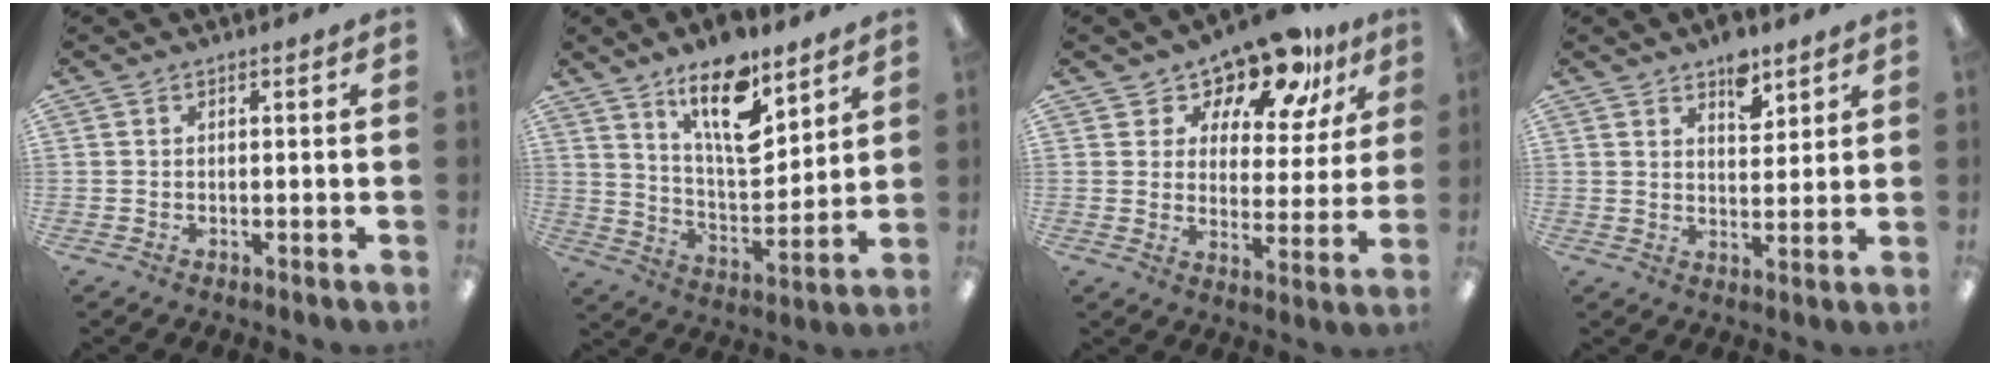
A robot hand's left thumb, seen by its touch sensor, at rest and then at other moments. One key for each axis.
{"total": 16.2, "fx": 10.8, "fy": 6.2, "fz": 10.3, "tx": -0.158, "ty": -0.064, "tz": 0.181}
{"total": 13.3, "fx": 11.2, "fy": 5.3, "fz": 4.8, "tx": -0.089, "ty": -0.078, "tz": 0.201}
{"total": 6.8, "fx": 5.0, "fy": 3.5, "fz": 3.0, "tx": -0.026, "ty": -0.030, "tz": 0.082}